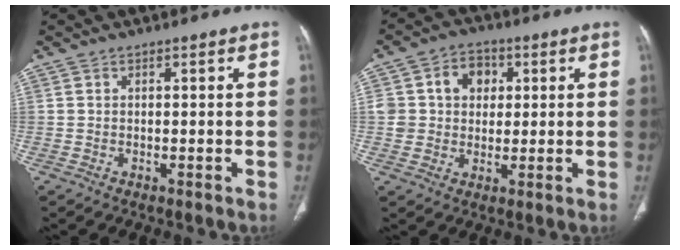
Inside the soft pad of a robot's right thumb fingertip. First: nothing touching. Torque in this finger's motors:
{"motor_torque": [0.84, 0.80, 0.57, 0.41, 0.11]}